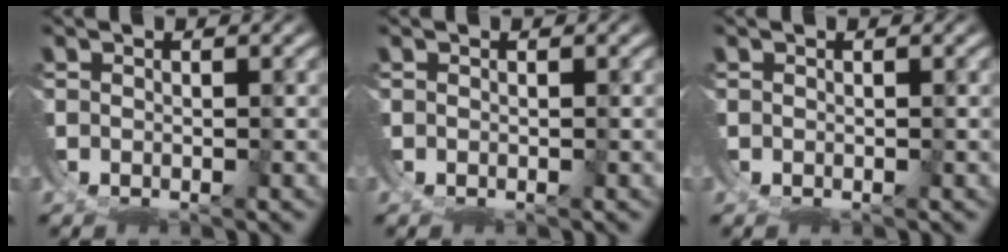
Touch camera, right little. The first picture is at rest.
{"total": 0.0}
{"total": 0.0}